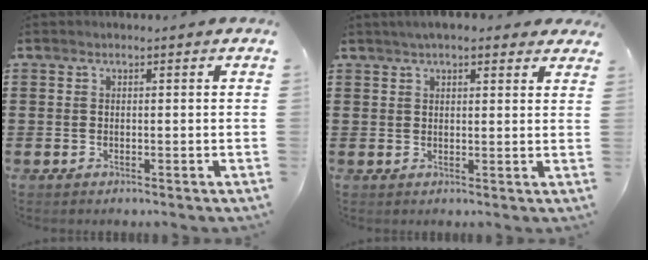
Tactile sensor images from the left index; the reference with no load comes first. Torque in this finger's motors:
{"motor_torque": [1.53, -0.61, 0.61, 0.11]}